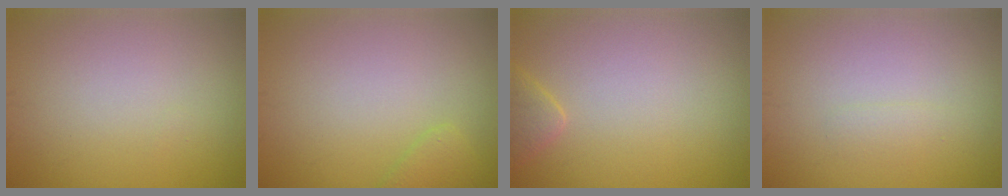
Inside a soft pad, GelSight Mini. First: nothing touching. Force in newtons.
{"total": 1.6, "press": 1.6, "slide": 0.2}
{"total": 1.6, "press": 1.6, "slide": 0.1}
{"total": 0.7, "press": 0.7, "slide": 0.1}